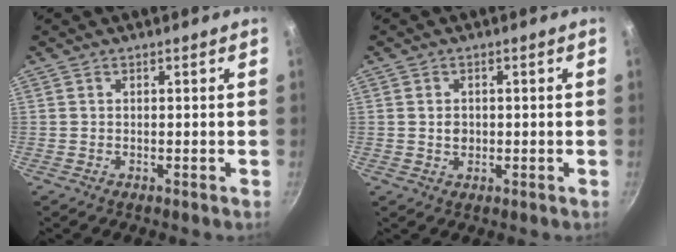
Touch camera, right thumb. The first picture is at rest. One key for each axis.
{"total": 2.3, "fx": 0.0, "fy": 1.9, "fz": 1.3, "tx": -0.014, "ty": 0.004, "tz": 0.000}